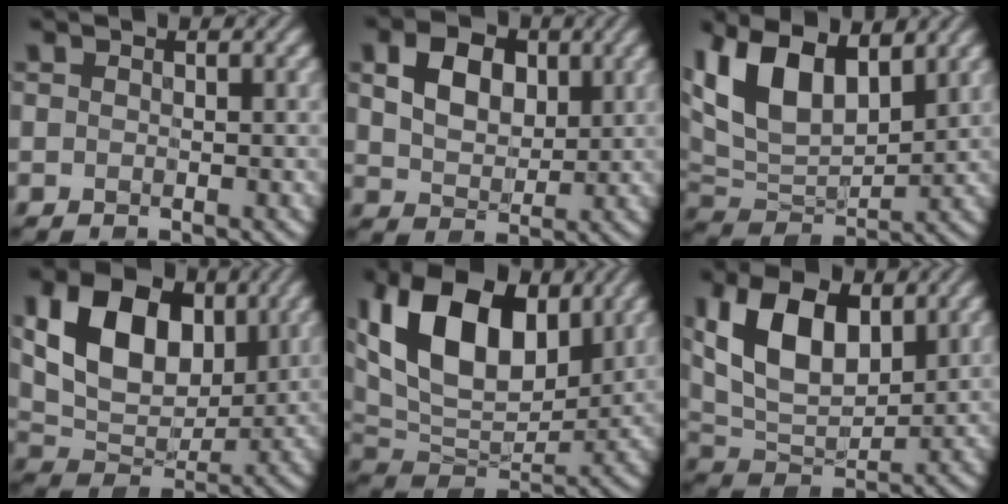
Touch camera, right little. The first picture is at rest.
{"total": 4.7, "force": [1.1, 3.4, 3.0], "torque": [-0.067, 0.000, 0.019]}
{"total": 10.3, "force": [4.5, 5.6, 7.4], "torque": [-0.169, 0.008, 0.082]}
{"total": 9.9, "force": [2.6, 6.5, 6.9], "torque": [-0.138, -0.001, 0.045]}
{"total": 13.1, "force": [4.6, 8.0, 9.3], "torque": [-0.182, 0.015, 0.082]}
{"total": 8.8, "force": [2.8, 5.1, 6.7], "torque": [-0.142, 0.004, 0.049]}